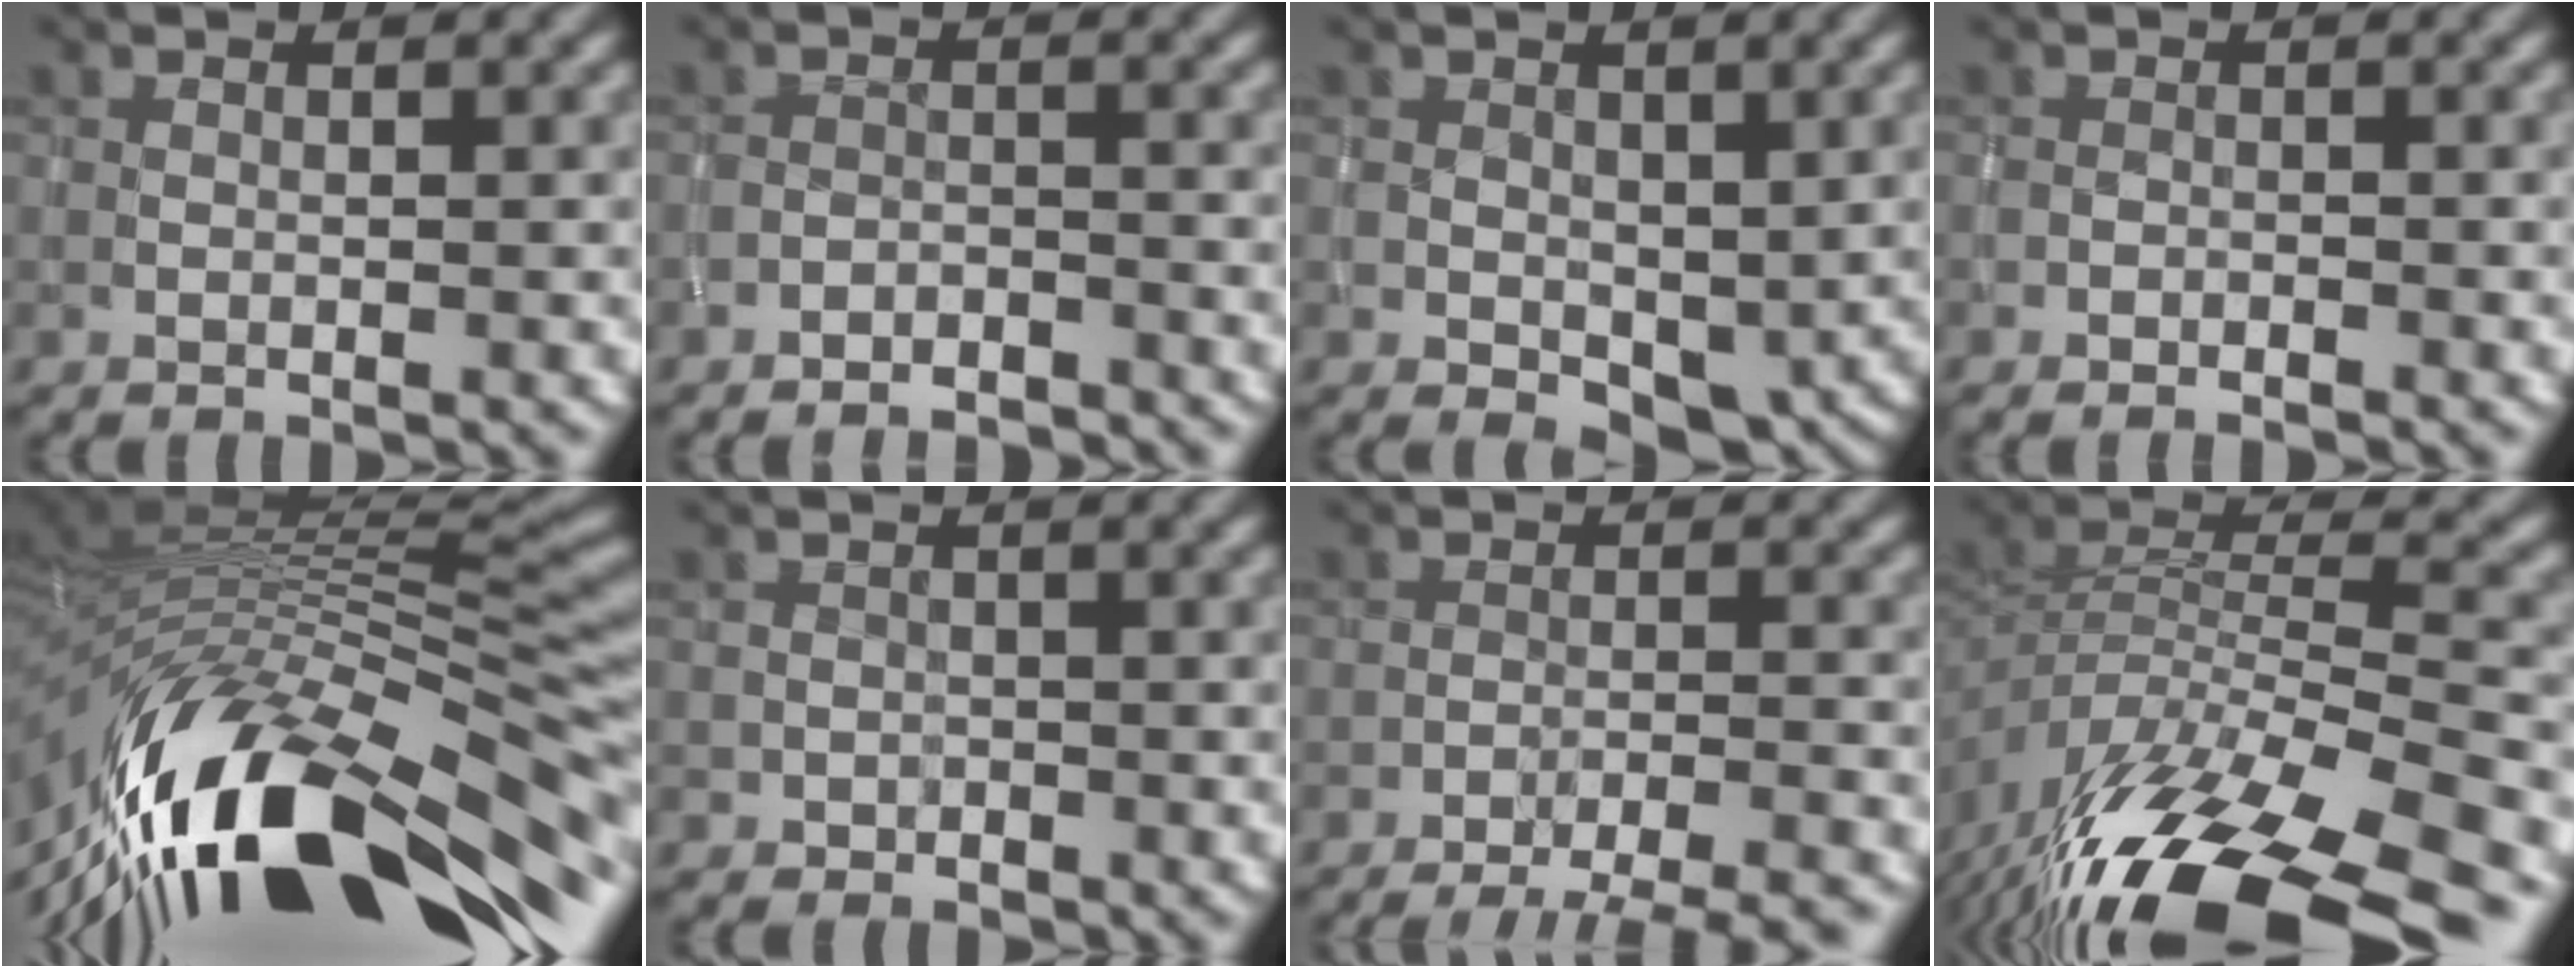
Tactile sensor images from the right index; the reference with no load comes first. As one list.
[{"total": 2.8, "force": [-2.8, 0.5, 0.1], "torque": [0.005, 0.001, -0.048]}, {"total": 3.2, "force": [0.0, 2.4, 2.2], "torque": [-0.033, -0.011, 0.004]}, {"total": 1.0, "force": [-1.0, 0.1, 0.2], "torque": [-0.003, -0.002, -0.017]}, {"total": 16.9, "force": [-6.9, 6.7, 13.9], "torque": [-0.259, -0.022, -0.104]}, {"total": 1.0, "force": [-0.2, 1.0, -0.1], "torque": [0.010, -0.004, -0.004]}, {"total": 9.0, "force": [-8.1, 2.1, 3.2], "torque": [-0.029, 0.003, -0.099]}, {"total": 13.8, "force": [-10.0, 4.9, 8.1], "torque": [-0.157, -0.002, -0.164]}]